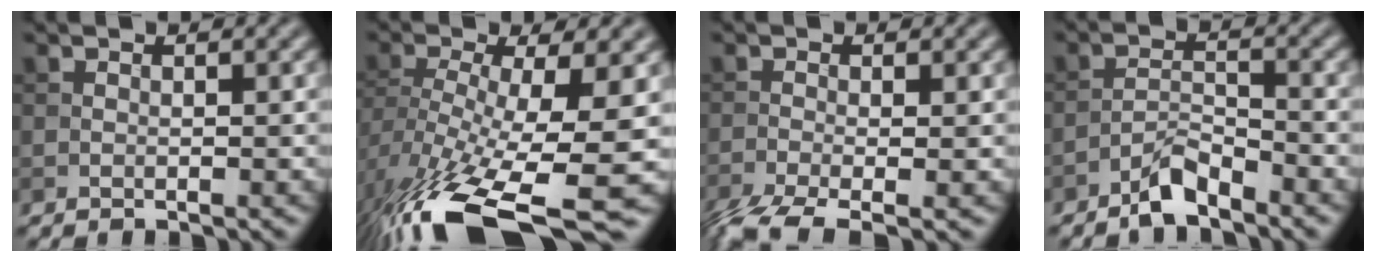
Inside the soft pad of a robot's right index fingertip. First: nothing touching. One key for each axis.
{"total": 14.6, "fx": -6.8, "fy": 4.8, "fz": 12.0, "tx": -0.245, "ty": -0.029, "tz": -0.099}
{"total": 4.9, "fx": -3.2, "fy": 1.4, "fz": 3.5, "tx": -0.075, "ty": -0.019, "tz": -0.067}
{"total": 3.1, "fx": -2.5, "fy": 0.7, "fz": 1.6, "tx": -0.029, "ty": 0.008, "tz": -0.053}